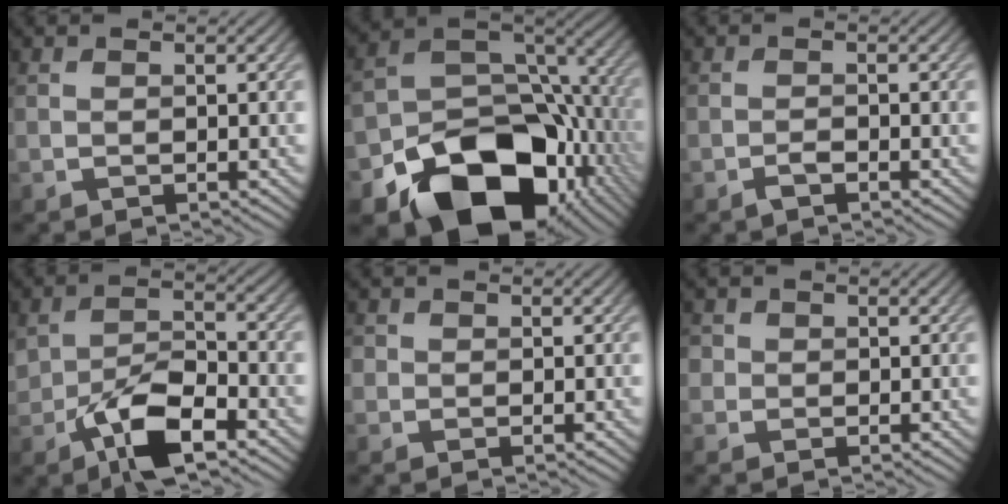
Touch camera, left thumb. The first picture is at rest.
{"total": 18.3, "force": [-9.5, 12.3, 9.6], "torque": [-0.165, -0.056, -0.137]}
{"total": 1.4, "force": [-1.2, 0.3, 0.7], "torque": [-0.013, -0.001, -0.025]}
{"total": 8.2, "force": [-4.0, 4.1, 5.9], "torque": [-0.113, -0.003, -0.077]}
{"total": 1.0, "force": [0.1, 1.0, 0.2], "torque": [0.000, -0.002, -0.002]}
{"total": 1.6, "force": [0.3, 1.5, 0.3], "torque": [-0.002, -0.001, 0.001]}